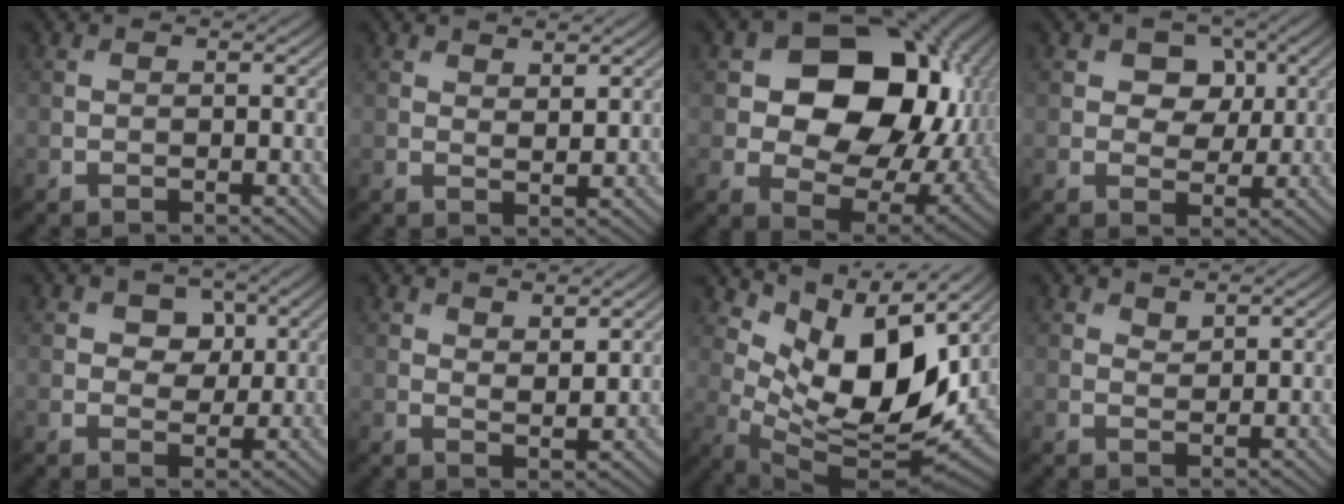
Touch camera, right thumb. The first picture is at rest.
{"total": 1.9, "force": [1.6, 0.5, 1.0], "torque": [-0.019, -0.006, 0.033]}
{"total": 16.2, "force": [2.7, 11.6, 10.9], "torque": [-0.162, -0.013, 0.052]}
{"total": 5.5, "force": [1.8, 4.2, 3.0], "torque": [-0.052, -0.005, 0.022]}
{"total": 4.0, "force": [1.5, 3.0, 2.2], "torque": [-0.033, -0.006, 0.017]}
{"total": 2.8, "force": [2.3, 0.8, 1.5], "torque": [-0.025, -0.009, 0.045]}
{"total": 12.6, "force": [4.7, 5.9, 10.1], "torque": [-0.193, -0.014, 0.103]}
{"total": 1.4, "force": [1.2, 0.5, 0.5], "torque": [-0.013, -0.004, 0.026]}